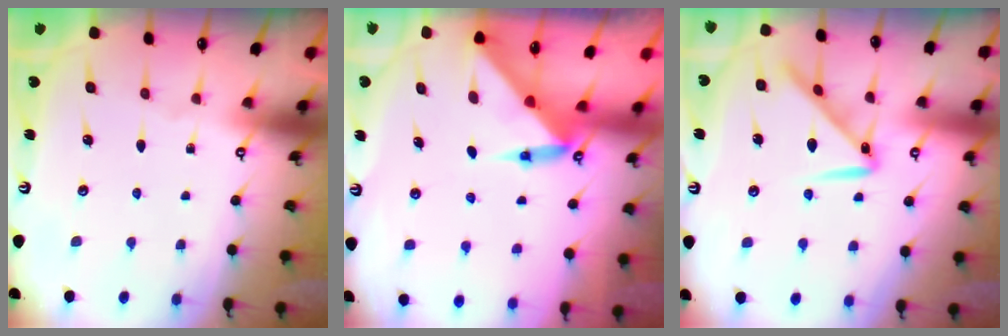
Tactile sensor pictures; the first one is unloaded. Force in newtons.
{"total": 3.7, "press": 3.7, "slide": 0.5}
{"total": 10.5, "press": 10.5, "slide": 0.5}